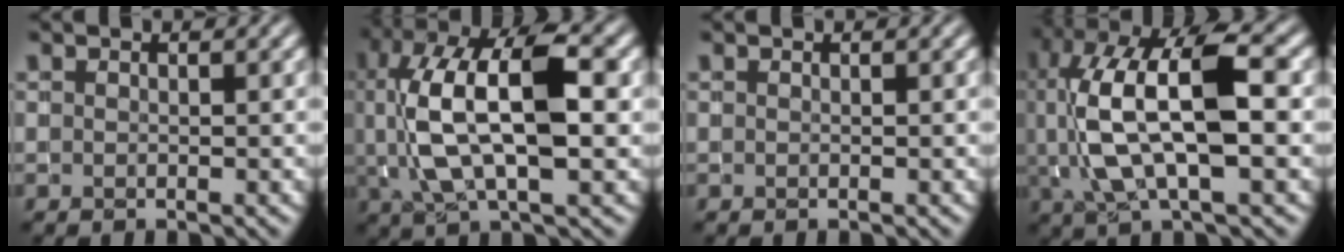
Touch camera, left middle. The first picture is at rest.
{"total": 10.8, "force": [0.7, 4.6, 9.7], "torque": [-0.184, 0.015, 0.010]}
{"total": 0.0}
{"total": 11.2, "force": [0.4, 4.5, 10.3], "torque": [-0.205, 0.014, 0.006]}